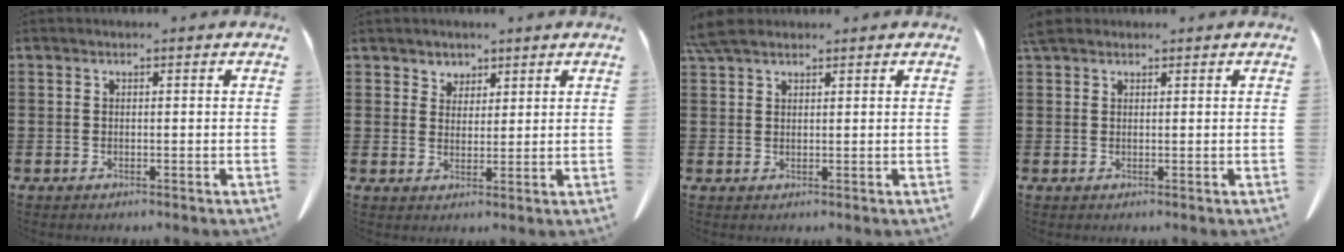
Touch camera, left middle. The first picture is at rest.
{"total": 2.9, "force": [2.4, 1.7, 0.0], "torque": [-0.010, 0.004, 0.045]}
{"total": 3.8, "force": [3.0, 1.2, 1.9], "torque": [-0.047, 0.004, 0.058]}
{"total": 2.0, "force": [1.7, 0.8, 0.8], "torque": [-0.023, 0.007, 0.032]}